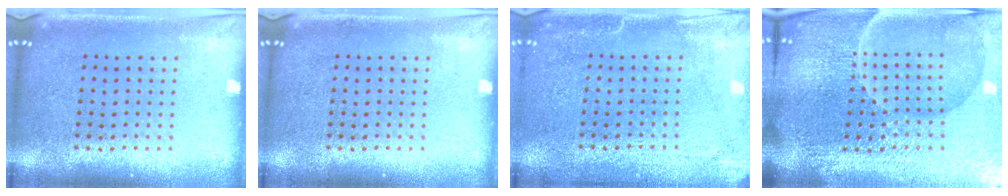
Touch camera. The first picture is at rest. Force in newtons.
{"total": 0.0}
{"total": 3.0, "press": 3.0, "slide": 0.3}
{"total": 7.1, "press": 6.2, "slide": 3.4}